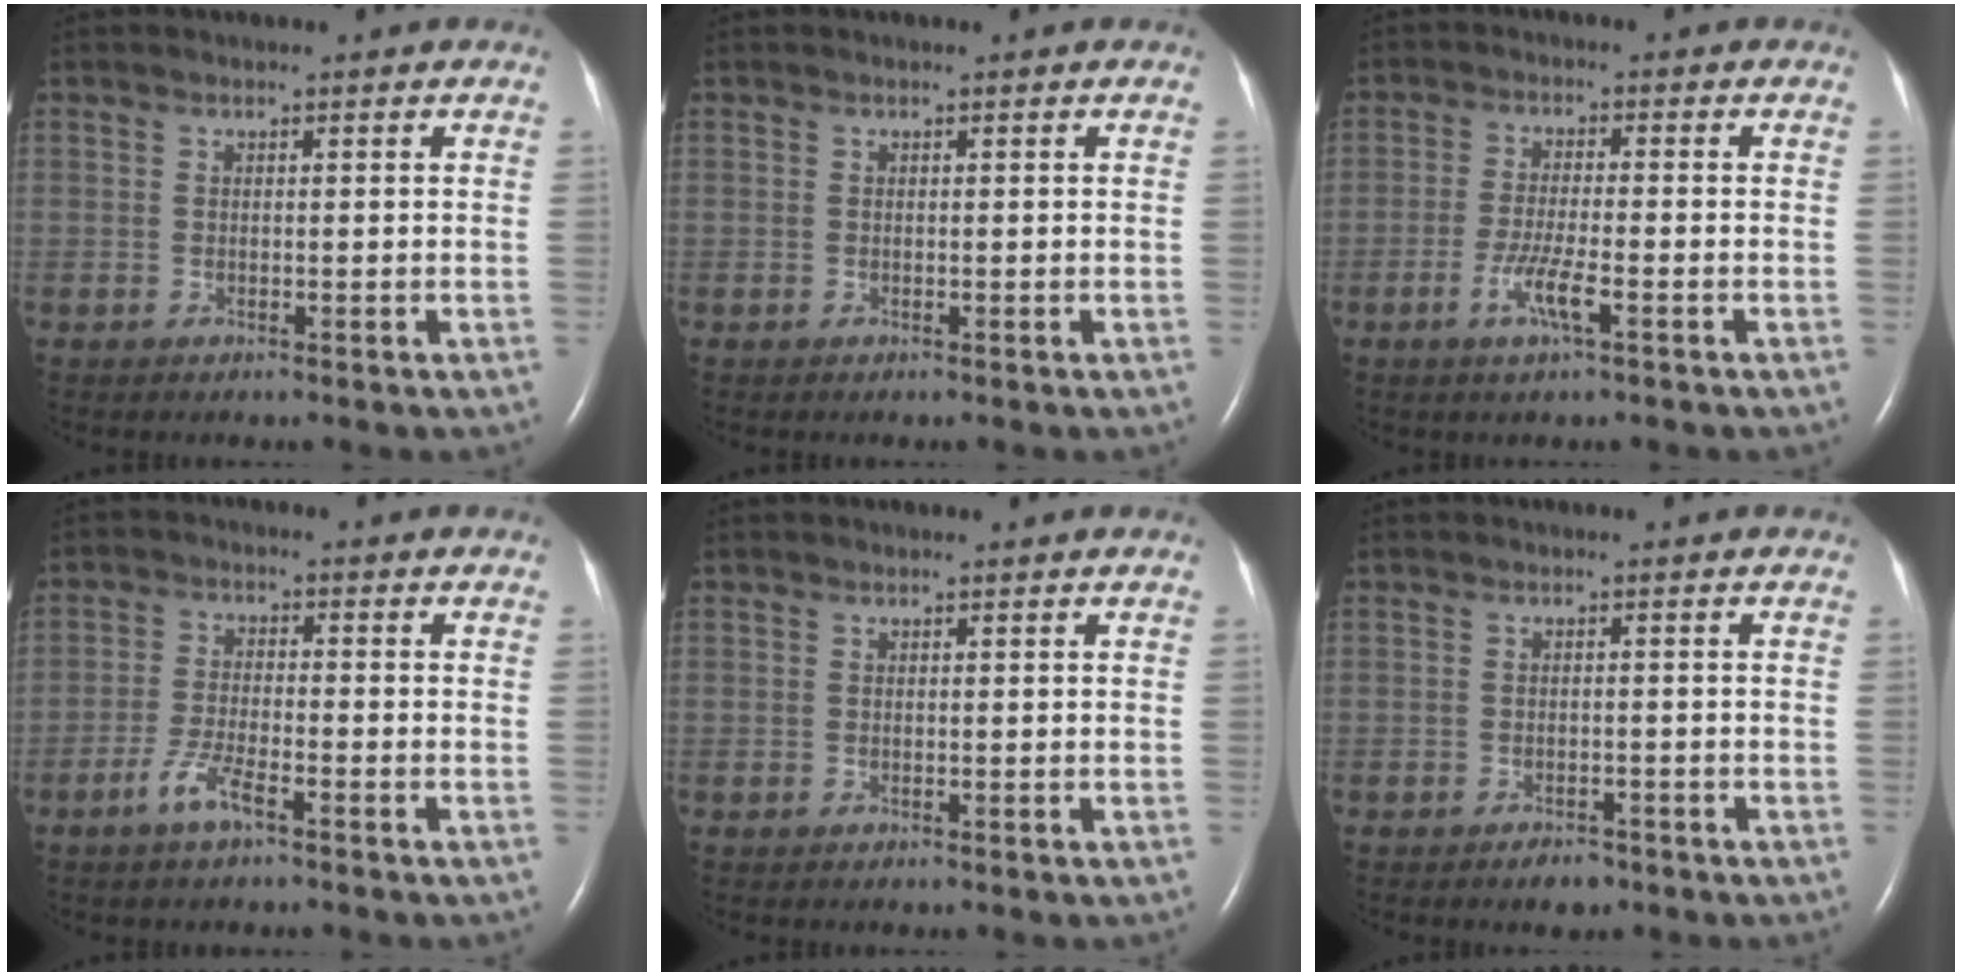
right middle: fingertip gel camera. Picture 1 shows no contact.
{"total": 0.0}
{"total": 4.8, "force": [-2.2, 0.3, 4.2], "torque": [-0.088, -0.007, -0.042]}
{"total": 4.4, "force": [-2.9, 0.7, 3.3], "torque": [-0.076, -0.003, -0.056]}
{"total": 0.0}
{"total": 2.3, "force": [-1.7, 1.0, 1.0], "torque": [-0.022, 0.000, -0.020]}